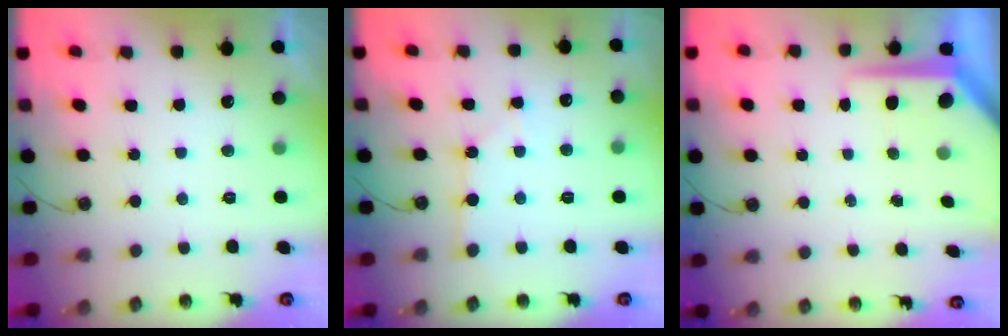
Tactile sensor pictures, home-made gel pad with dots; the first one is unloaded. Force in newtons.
{"total": 3.0, "press": 2.9, "slide": 0.4}
{"total": 7.0, "press": 7.0, "slide": 0.6}